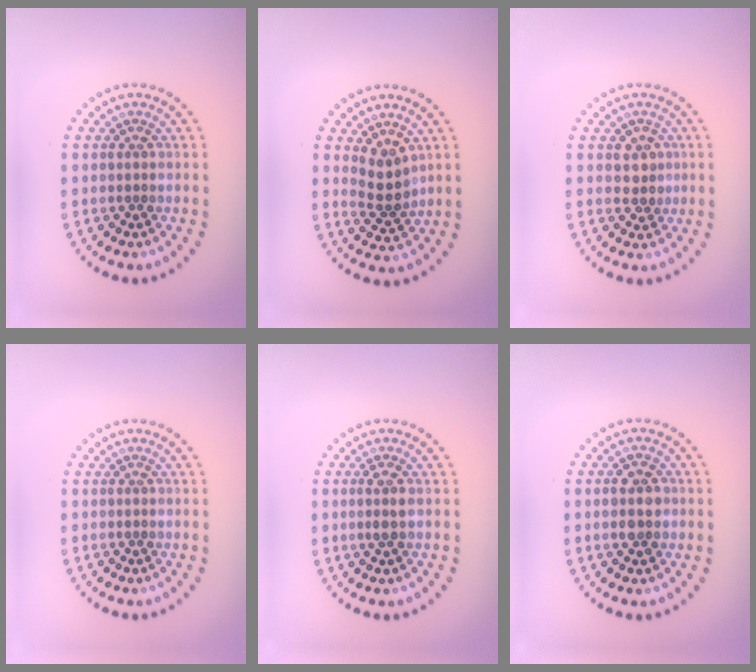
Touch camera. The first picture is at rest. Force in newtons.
{"total": 2.4, "press": 2.0, "slide": 1.2}
{"total": 1.7, "press": 1.5, "slide": 0.8}
{"total": 0.0}
{"total": 1.5, "press": 1.3, "slide": 0.8}
{"total": 2.5, "press": 2.5, "slide": 0.2}